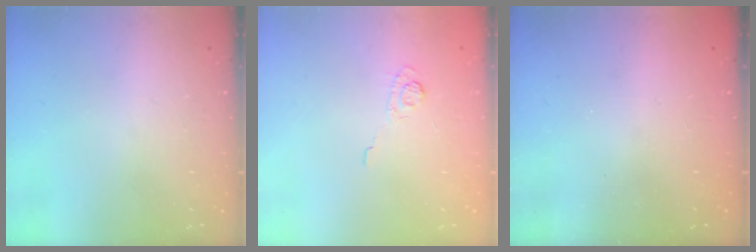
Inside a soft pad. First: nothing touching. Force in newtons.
{"total": 3.6, "press": 3.3, "slide": 1.5}
{"total": 2.4, "press": 2.2, "slide": 0.8}